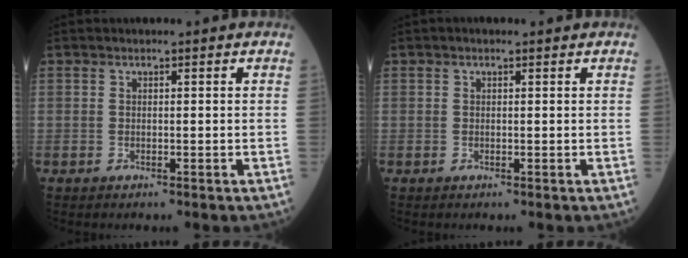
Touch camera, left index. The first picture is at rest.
{"total": 0.7, "force": [0.4, 0.2, 0.6], "torque": [-0.015, 0.003, 0.002]}